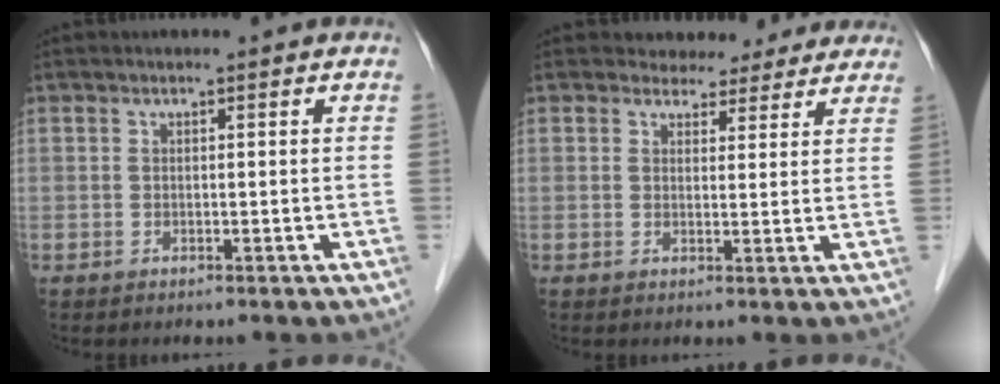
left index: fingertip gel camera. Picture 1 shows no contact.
{"total": 7.3, "force": [6.5, 3.1, 0.7], "torque": [0.011, 0.005, 0.063]}